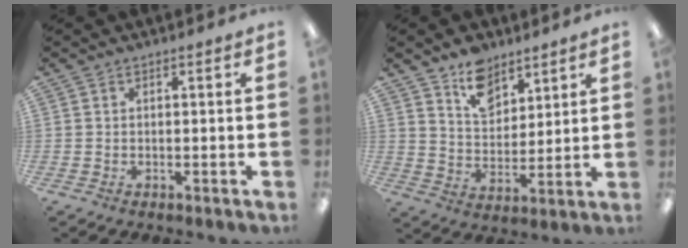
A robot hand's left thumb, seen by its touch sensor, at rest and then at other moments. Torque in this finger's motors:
{"motor_torque": [-0.04, -0.06, 0.10, -0.33, 0.08]}